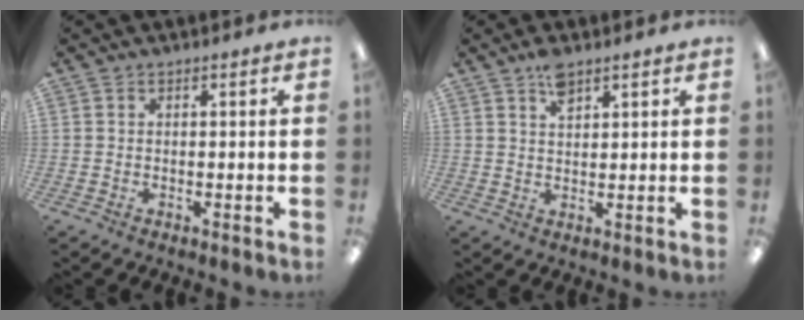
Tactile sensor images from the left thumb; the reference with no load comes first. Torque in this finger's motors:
{"motor_torque": [0.52, 0.36, 0.71, -0.44, 0.00]}